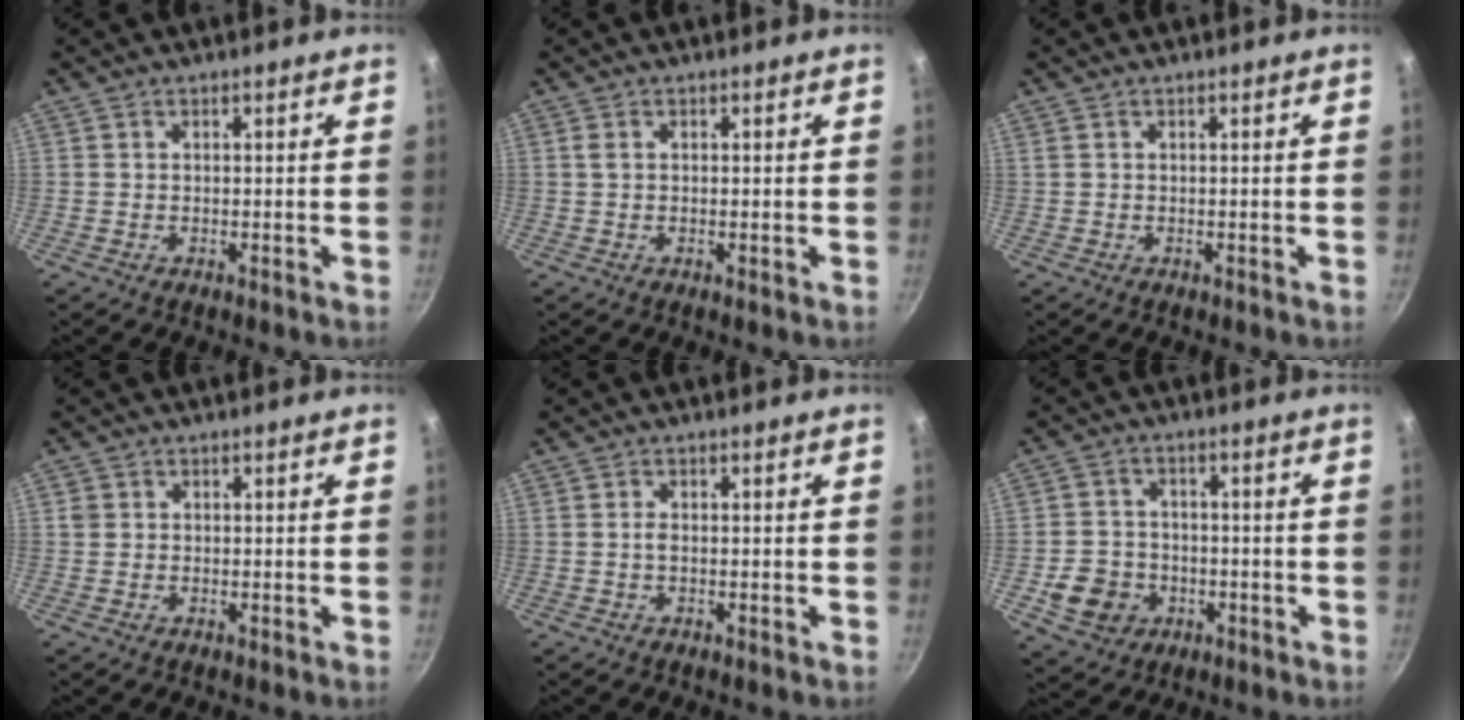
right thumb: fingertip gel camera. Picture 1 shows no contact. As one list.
[{"total": 1.3, "force": [0.2, 0.6, 1.1], "torque": [-0.023, 0.001, 0.000]}, {"total": 0.5, "force": [0.3, 0.3, 0.2], "torque": [-0.007, 0.001, 0.006]}, {"total": 1.5, "force": [0.3, 1.3, 0.5], "torque": [-0.007, 0.006, 0.005]}, {"total": 0.9, "force": [0.0, 0.4, 0.8], "torque": [-0.017, 0.002, -0.002]}, {"total": 8.9, "force": [-2.7, 7.7, 3.6], "torque": [-0.044, 0.025, -0.041]}]